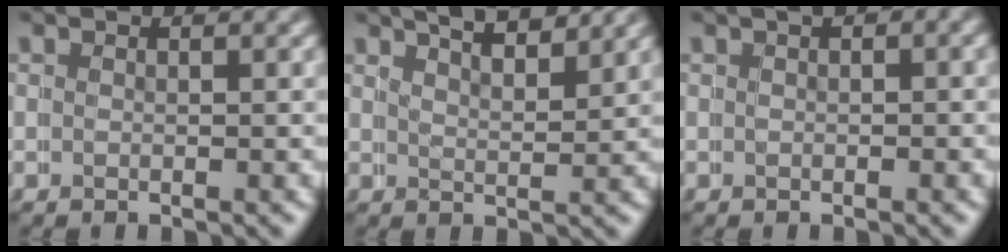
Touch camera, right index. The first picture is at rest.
{"total": 5.6, "force": [4.8, 1.6, 2.3], "torque": [-0.036, 0.005, 0.067]}
{"total": 0.9, "force": [0.1, 0.7, 0.6], "torque": [-0.001, 0.008, -0.004]}